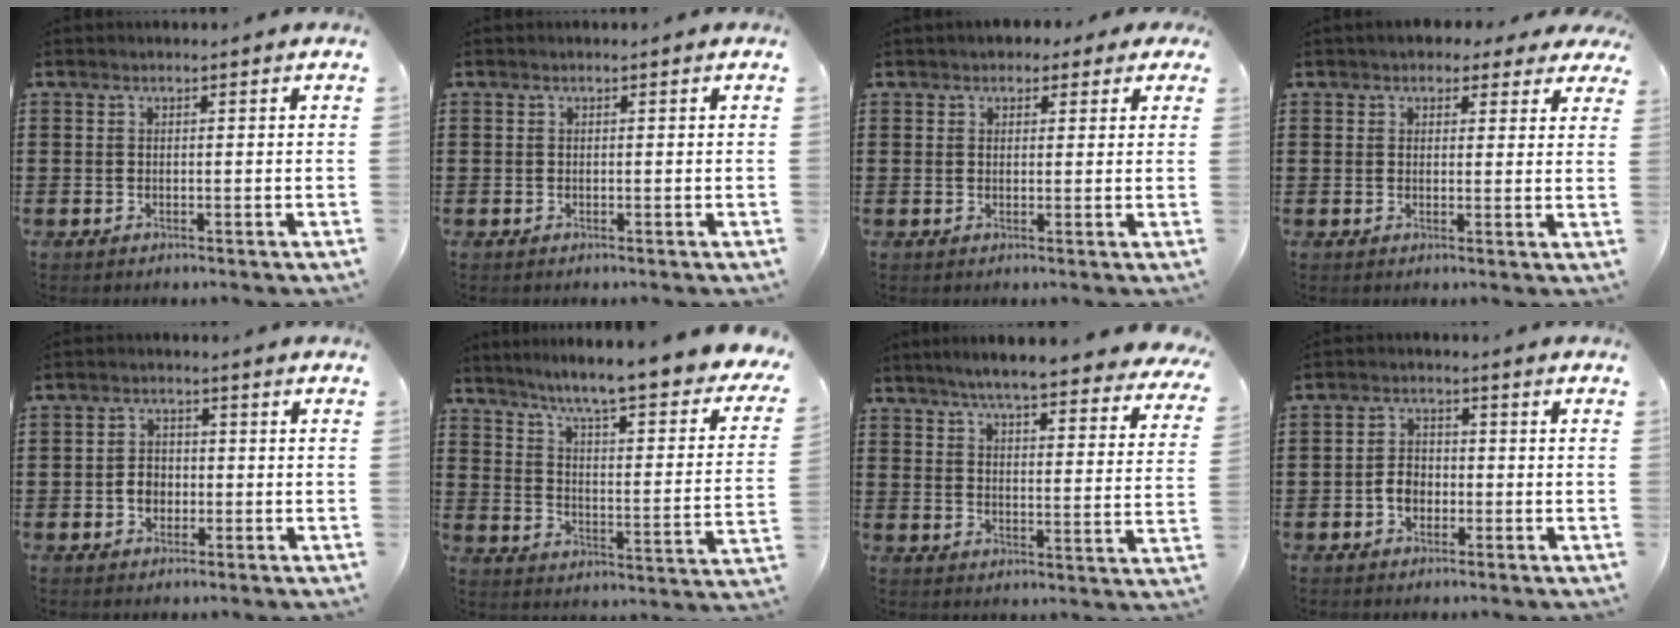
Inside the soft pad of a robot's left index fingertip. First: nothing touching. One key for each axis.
{"total": 0.0}
{"total": 2.1, "fx": 1.4, "fy": 1.4, "fz": 0.6, "tx": -0.011, "ty": 0.008, "tz": 0.023}
{"total": 3.0, "fx": 2.4, "fy": 1.5, "fz": 1.1, "tx": -0.023, "ty": 0.001, "tz": 0.042}
{"total": 3.0, "fx": -0.8, "fy": 2.4, "fz": 1.5, "tx": -0.035, "ty": 0.003, "tz": -0.018}
{"total": 5.9, "fx": 4.6, "fy": -0.9, "fz": 3.5, "tx": -0.089, "ty": -0.046, "tz": 0.067}
{"total": 6.2, "fx": 5.6, "fy": -0.1, "fz": 2.6, "tx": -0.066, "ty": -0.031, "tz": 0.095}
{"total": 3.3, "fx": -1.1, "fy": 2.5, "fz": 1.8, "tx": -0.046, "ty": 0.002, "tz": -0.025}